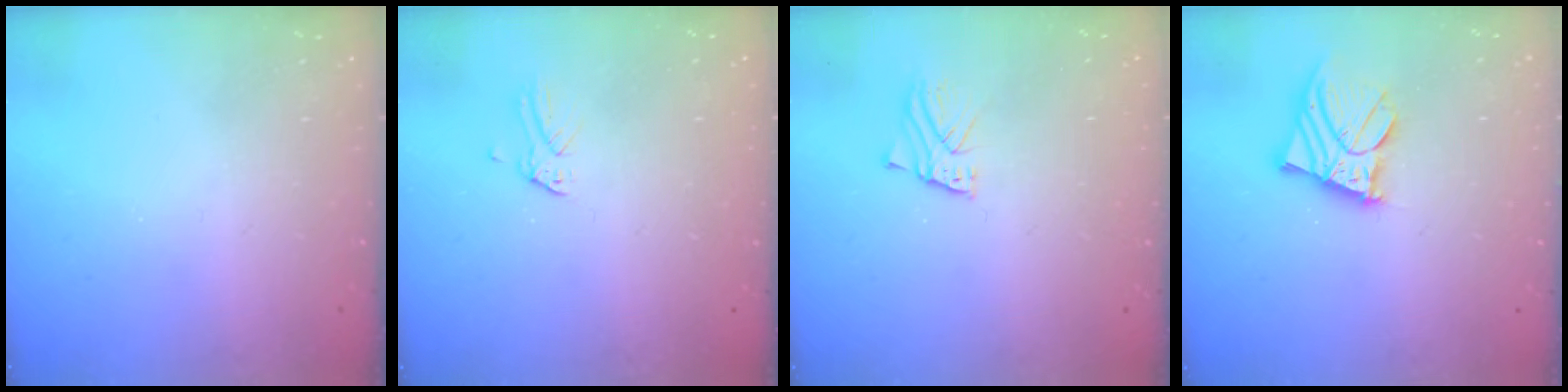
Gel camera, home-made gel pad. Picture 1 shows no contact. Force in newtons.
{"total": 0.0}
{"total": 2.2, "press": 2.2, "slide": 0.2}
{"total": 10.7, "press": 10.6, "slide": 1.4}